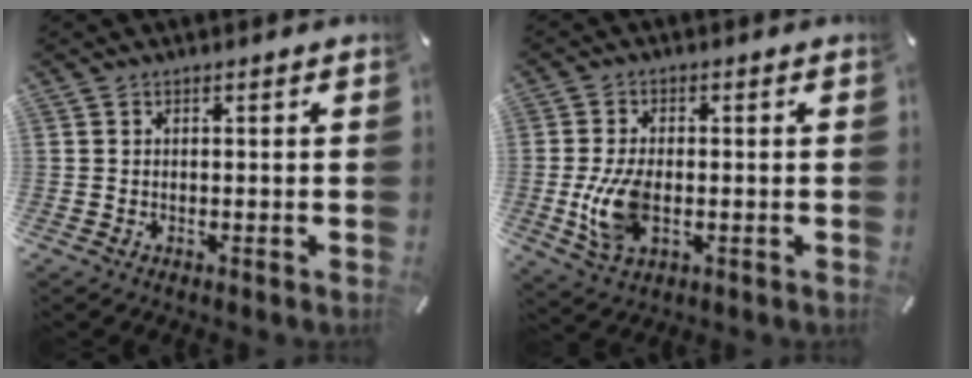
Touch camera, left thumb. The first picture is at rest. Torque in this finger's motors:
{"motor_torque": [0.74, 1.28, 0.28, -0.21, 0.12]}